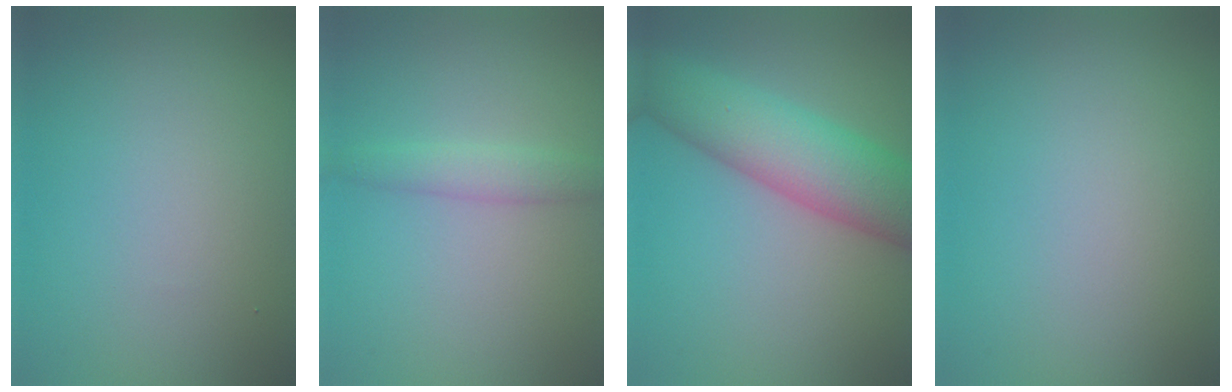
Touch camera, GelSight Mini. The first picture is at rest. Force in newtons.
{"total": 2.1, "press": 2.1, "slide": 0.0}
{"total": 8.3, "press": 8.3, "slide": 0.3}
{"total": 0.0}